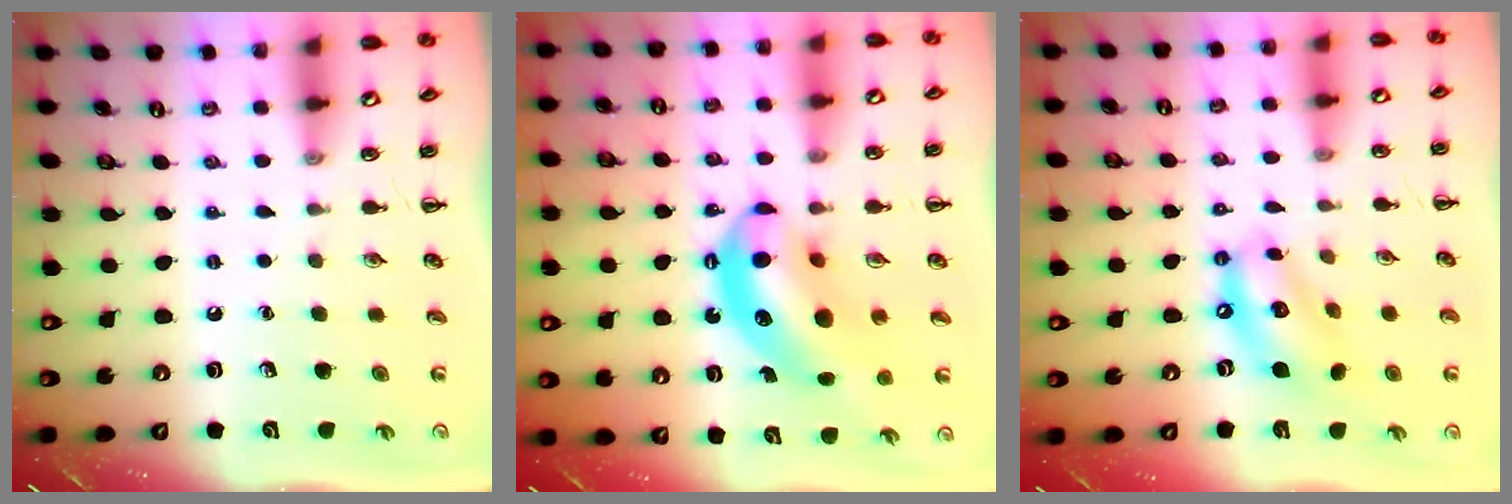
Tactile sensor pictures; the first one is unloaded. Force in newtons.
{"total": 13.2, "press": 12.7, "slide": 3.7}
{"total": 12.3, "press": 11.9, "slide": 3.1}